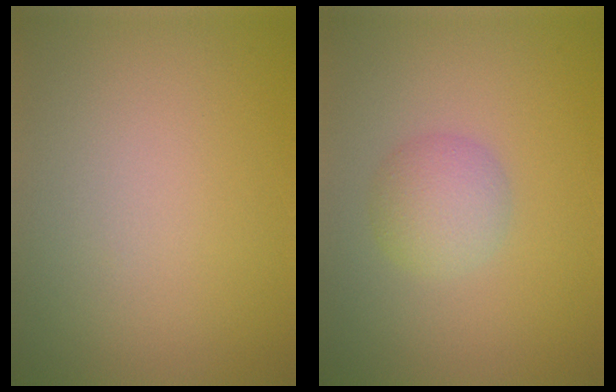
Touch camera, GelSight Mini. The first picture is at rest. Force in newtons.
{"total": 2.7, "press": 2.7, "slide": 0.1}